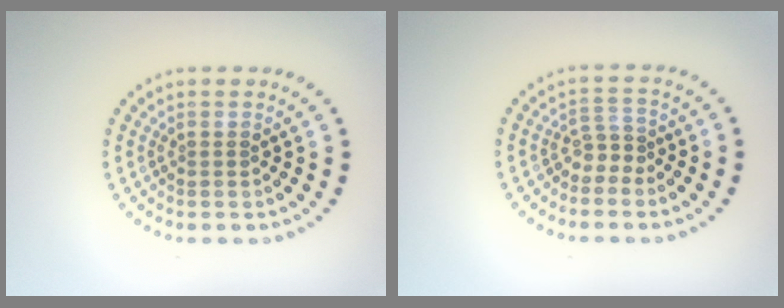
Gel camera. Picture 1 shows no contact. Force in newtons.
{"total": 1.8, "press": 1.2, "slide": 1.4}